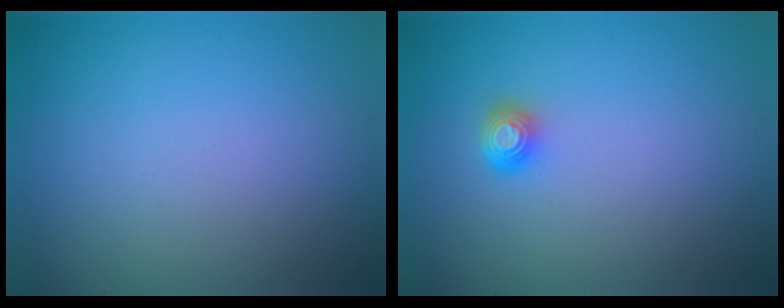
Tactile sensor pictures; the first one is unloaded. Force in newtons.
{"total": 1.7, "press": 1.2, "slide": 1.1}